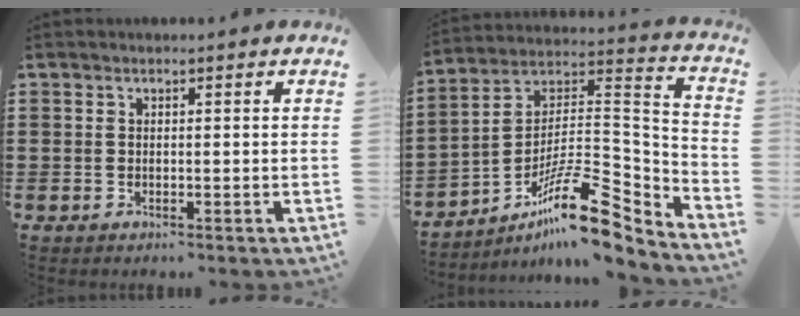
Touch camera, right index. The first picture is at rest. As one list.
[{"total": 15.0, "force": [-9.9, 4.3, 10.4], "torque": [-0.152, 0.027, -0.180]}]